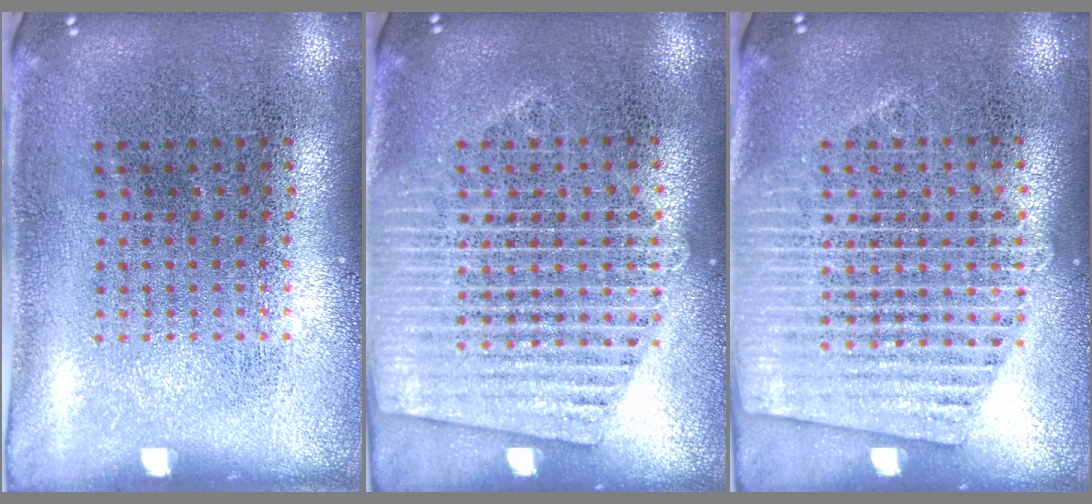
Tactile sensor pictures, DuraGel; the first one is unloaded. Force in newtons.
{"total": 1.6, "press": 1.6, "slide": 0.2}
{"total": 1.6, "press": 1.6, "slide": 0.2}